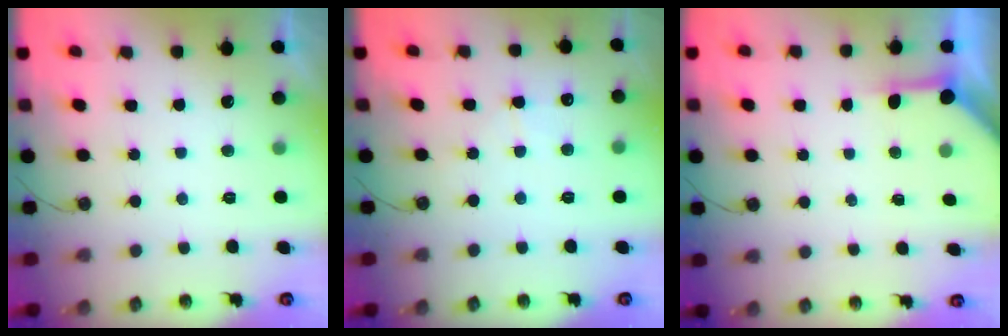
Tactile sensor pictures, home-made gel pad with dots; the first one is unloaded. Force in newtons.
{"total": 3.0, "press": 2.9, "slide": 0.5}
{"total": 3.8, "press": 3.7, "slide": 0.4}